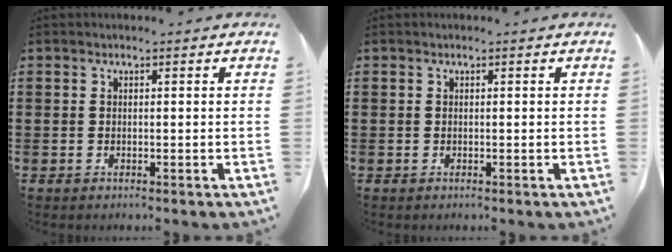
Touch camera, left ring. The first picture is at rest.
{"total": 0.0}